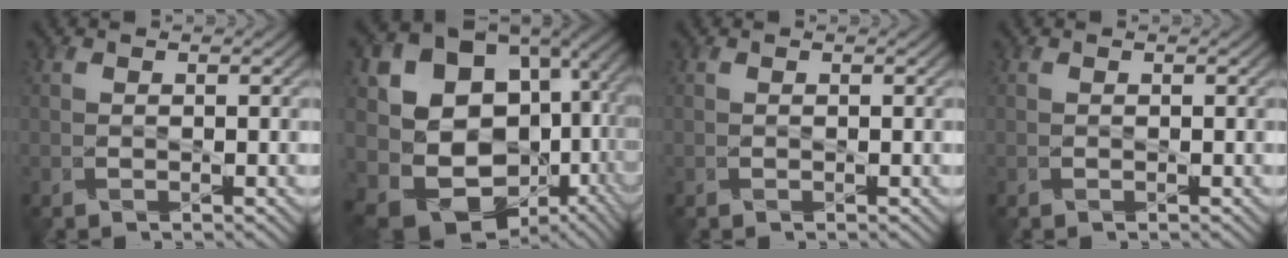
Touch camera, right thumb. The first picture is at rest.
{"total": 18.0, "force": [-0.3, 14.8, 10.3], "torque": [-0.206, -0.056, 0.061]}
{"total": 0.0}
{"total": 0.0}